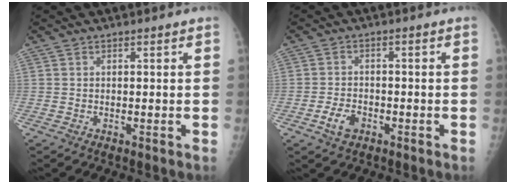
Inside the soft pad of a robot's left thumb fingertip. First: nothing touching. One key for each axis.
{"total": 4.1, "fx": -2.1, "fy": 2.6, "fz": 2.5, "tx": -0.042, "ty": 0.014, "tz": -0.036}